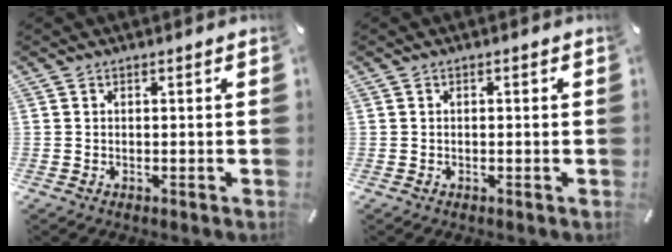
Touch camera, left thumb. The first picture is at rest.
{"total": 0.6, "force": [-0.2, 0.2, 0.5], "torque": [-0.010, -0.001, -0.003]}